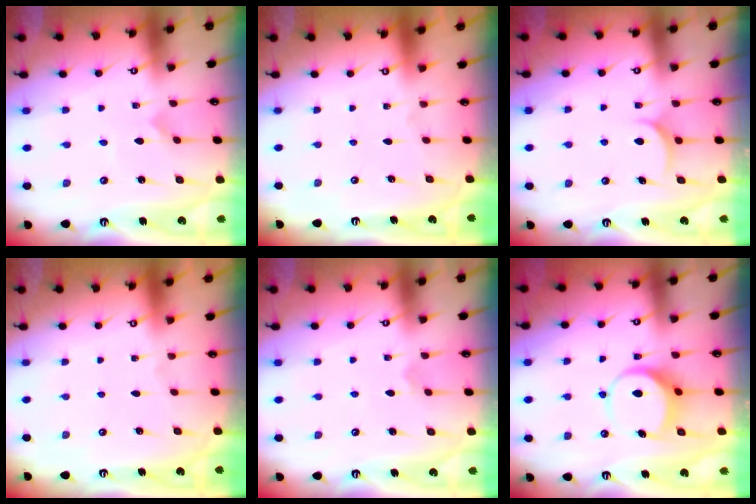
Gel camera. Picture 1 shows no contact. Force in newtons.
{"total": 0.0}
{"total": 5.5, "press": 5.5, "slide": 0.3}
{"total": 0.0}
{"total": 2.7, "press": 2.6, "slide": 0.7}
{"total": 7.5, "press": 7.4, "slide": 0.7}